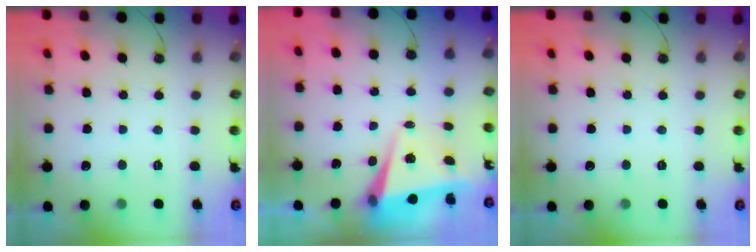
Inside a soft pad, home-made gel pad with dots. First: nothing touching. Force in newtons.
{"total": 5.4, "press": 5.2, "slide": 1.3}
{"total": 0.0}